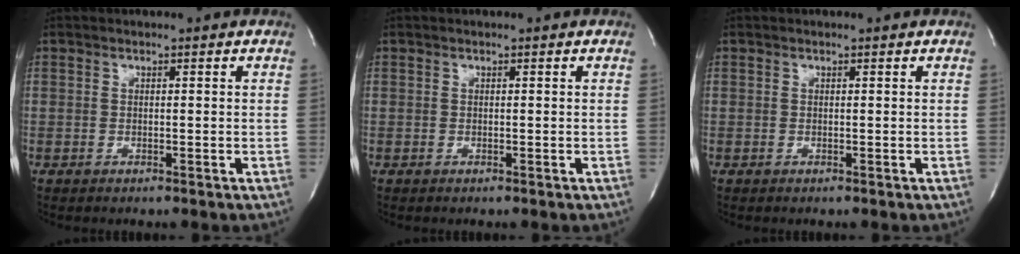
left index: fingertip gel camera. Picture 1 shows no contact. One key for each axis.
{"total": 0.0}
{"total": 0.0}